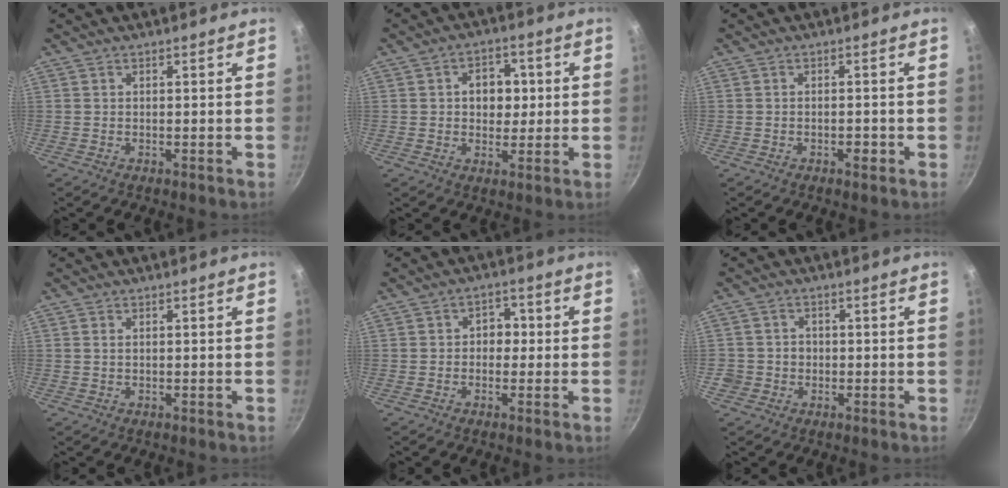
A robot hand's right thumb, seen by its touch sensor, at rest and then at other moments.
{"total": 7.3, "force": [1.0, 5.6, 4.5], "torque": [-0.029, 0.003, 0.008]}
{"total": 1.8, "force": [-0.8, 0.9, 1.4], "torque": [-0.020, 0.005, -0.013]}
{"total": 0.9, "force": [0.2, 0.5, 0.7], "torque": [-0.012, 0.002, 0.003]}
{"total": 4.2, "force": [0.0, 3.5, 2.4], "torque": [0.002, 0.008, -0.007]}
{"total": 3.4, "force": [-0.7, 3.2, 0.8], "torque": [0.002, 0.013, -0.014]}